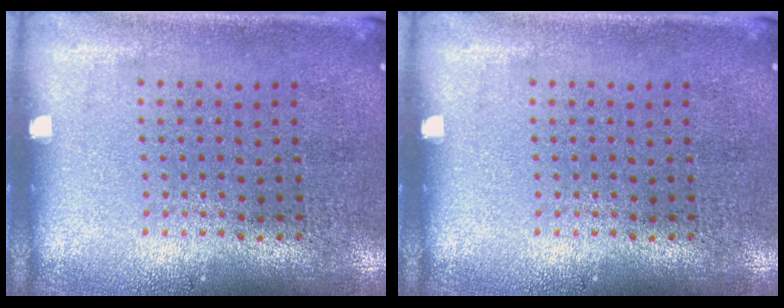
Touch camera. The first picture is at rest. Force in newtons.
{"total": 0.0}